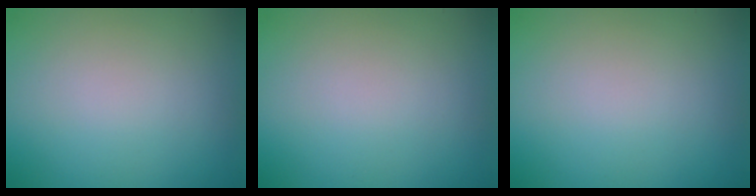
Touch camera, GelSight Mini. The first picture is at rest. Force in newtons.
{"total": 0.0}
{"total": 0.0}